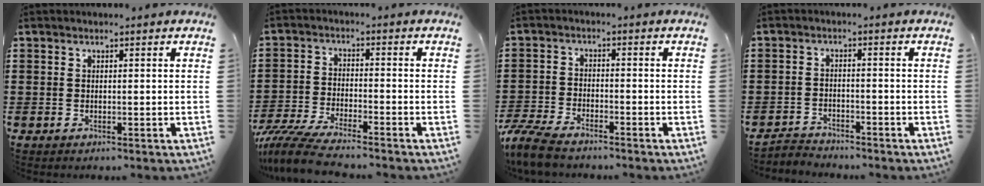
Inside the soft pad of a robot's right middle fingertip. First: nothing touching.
{"total": 6.4, "force": [-5.7, 0.4, 2.7], "torque": [-0.075, -0.014, -0.116]}
{"total": 5.4, "force": [-4.9, 0.9, 2.2], "torque": [-0.066, -0.007, -0.102]}
{"total": 2.6, "force": [-2.5, 0.5, -0.2], "torque": [-0.004, 0.001, -0.057]}